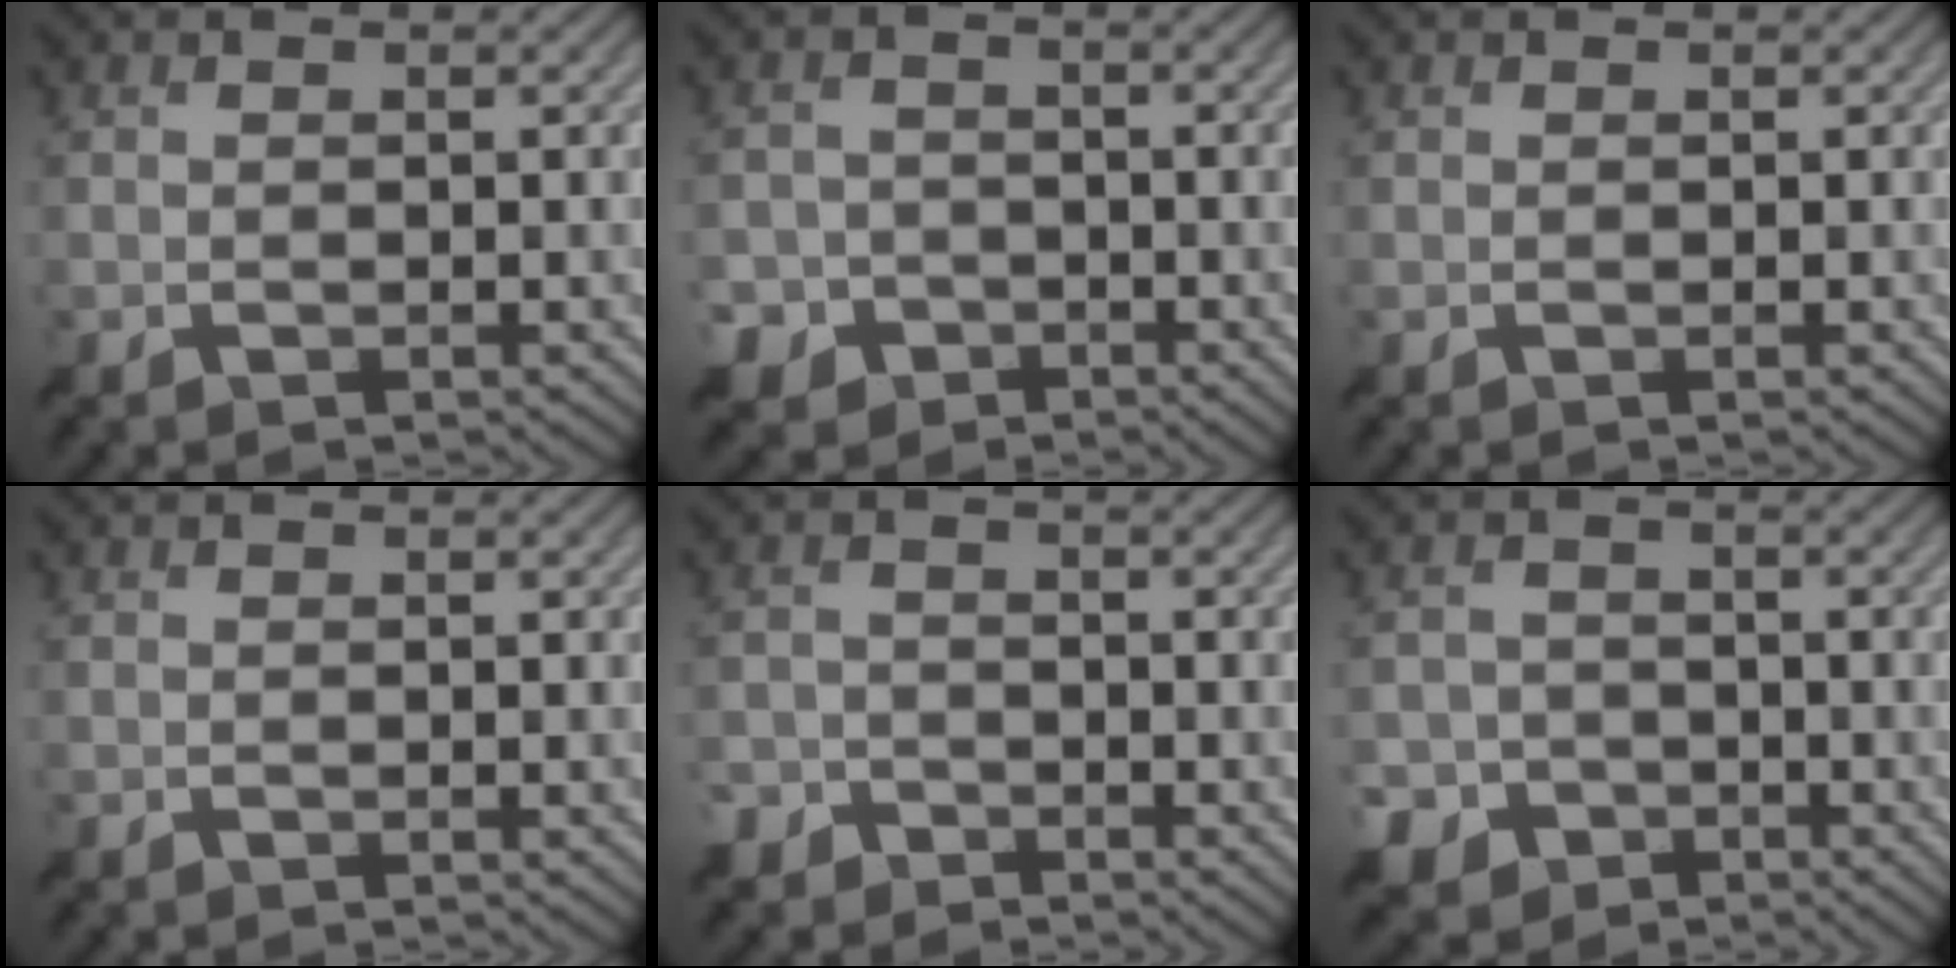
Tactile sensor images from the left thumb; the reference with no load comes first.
{"total": 4.9, "force": [-2.9, 3.9, 0.8], "torque": [-0.007, -0.007, -0.065]}
{"total": 0.0}
{"total": 0.0}
{"total": 3.0, "force": [-2.4, 1.8, 0.4], "torque": [-0.006, -0.001, -0.057]}
{"total": 6.0, "force": [-3.6, 4.7, 1.1], "torque": [-0.020, -0.013, -0.079]}